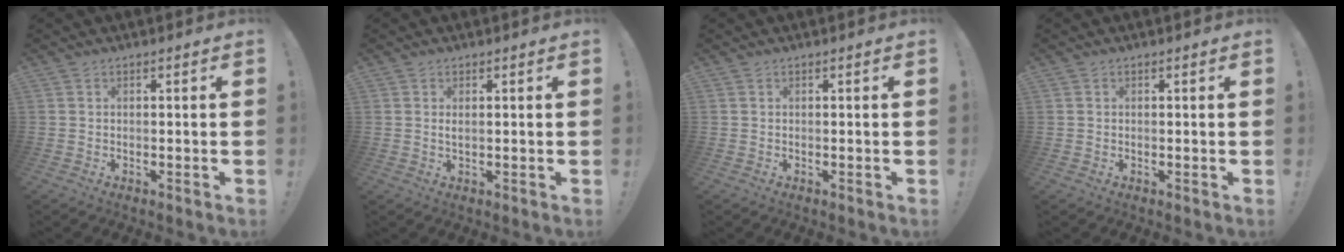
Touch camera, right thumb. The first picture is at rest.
{"total": 1.3, "force": [0.4, 0.3, 1.2], "torque": [-0.024, 0.002, 0.006]}
{"total": 0.0}
{"total": 0.5, "force": [0.0, 0.5, -0.1], "torque": [-0.003, 0.004, 0.002]}